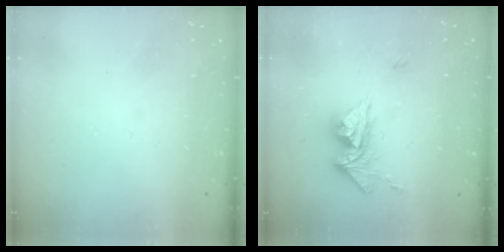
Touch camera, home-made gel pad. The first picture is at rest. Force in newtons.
{"total": 12.0, "press": 11.9, "slide": 1.5}